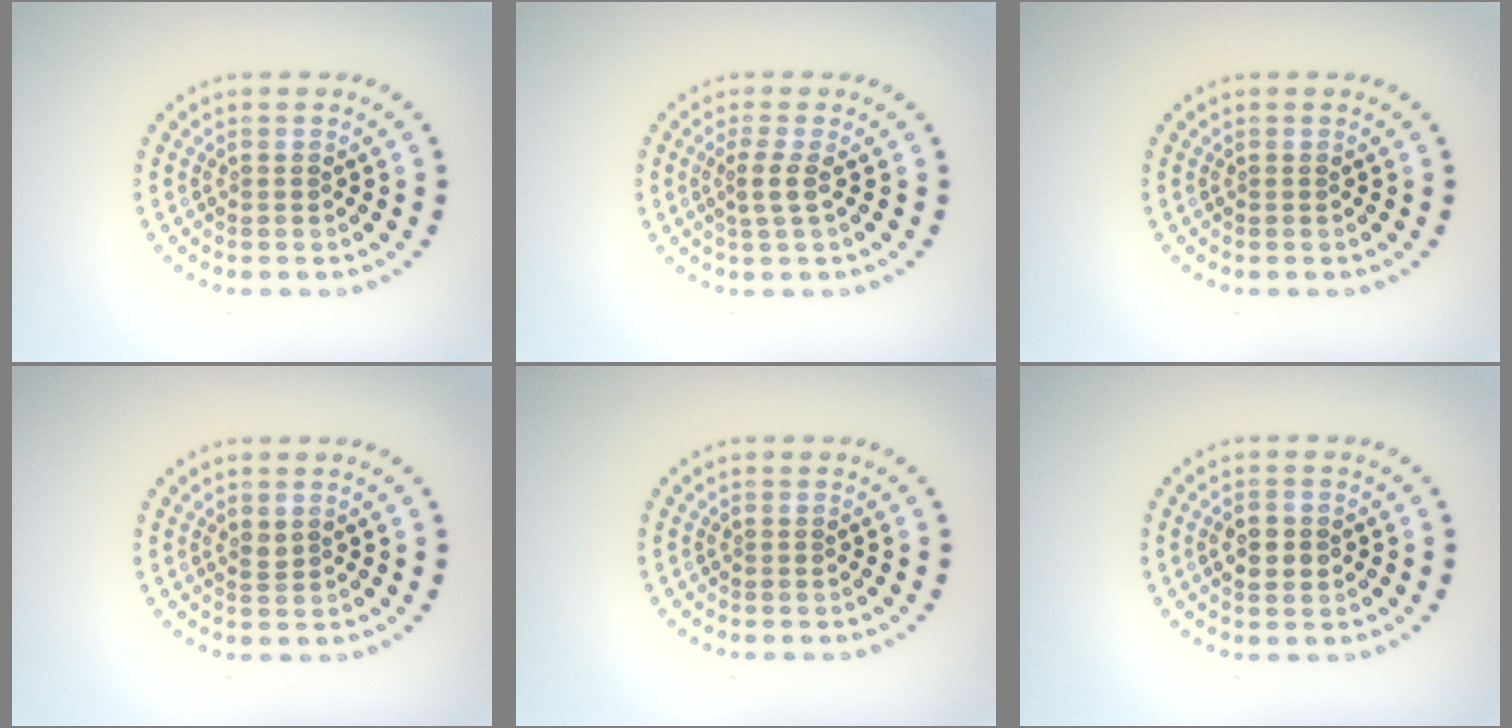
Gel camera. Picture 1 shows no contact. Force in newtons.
{"total": 1.6, "press": 1.2, "slide": 1.1}
{"total": 0.0}
{"total": 0.6, "press": 0.5, "slide": 0.3}
{"total": 0.0}
{"total": 2.0, "press": 2.0, "slide": 0.1}